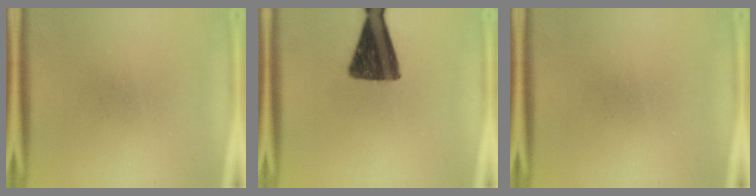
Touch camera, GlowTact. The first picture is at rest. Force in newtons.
{"total": 13.8}
{"total": 0.0}